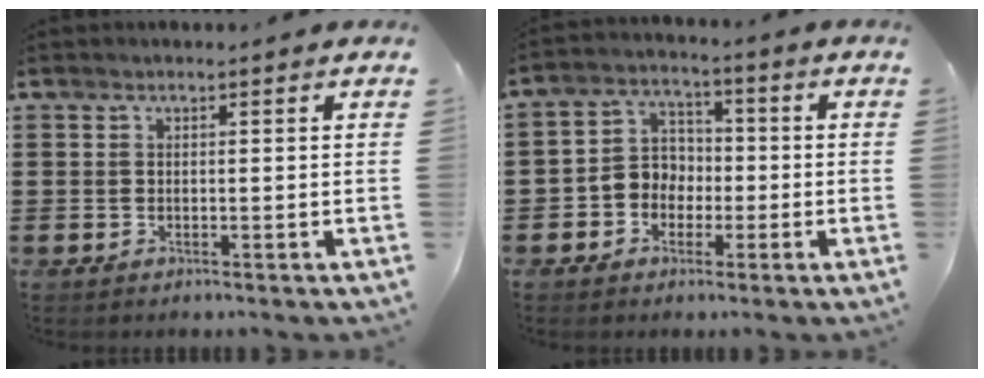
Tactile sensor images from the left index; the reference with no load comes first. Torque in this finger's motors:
{"motor_torque": [0.28, 0.31, 0.19, 0.03]}